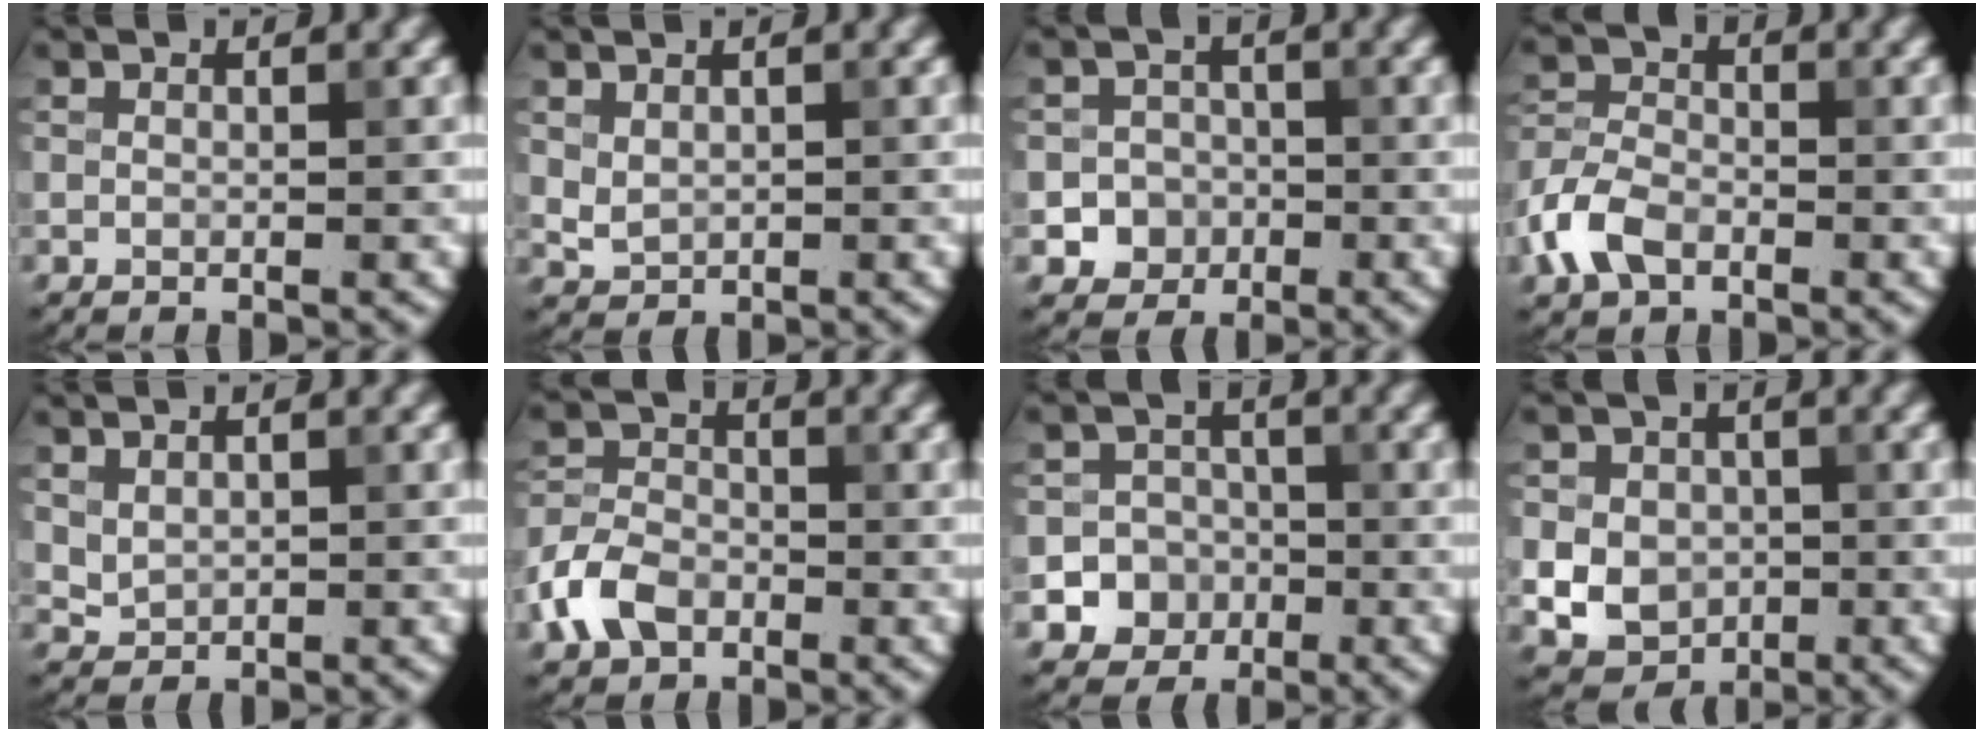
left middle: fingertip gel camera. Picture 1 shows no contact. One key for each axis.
{"total": 1.3, "fx": 0.6, "fy": 0.9, "fz": 0.7, "tx": -0.013, "ty": -0.003, "tz": 0.018}
{"total": 3.4, "fx": -1.2, "fy": 3.1, "fz": 0.5, "tx": 0.021, "ty": 0.002, "tz": -0.030}
{"total": 4.5, "fx": -2.4, "fy": 2.8, "fz": 2.6, "tx": -0.059, "ty": 0.003, "tz": -0.057}
{"total": 1.2, "fx": 0.7, "fy": 0.9, "fz": 0.6, "tx": -0.010, "ty": -0.003, "tz": 0.020}
{"total": 4.7, "fx": -2.3, "fy": 3.3, "fz": 2.4, "tx": -0.052, "ty": 0.002, "tz": -0.052}
{"total": 6.3, "fx": -2.4, "fy": 5.7, "fz": 0.9, "tx": 0.005, "ty": -0.004, "tz": -0.057}
{"total": 7.4, "fx": -0.7, "fy": 6.6, "fz": 3.3, "tx": -0.056, "ty": 0.014, "tz": -0.039}